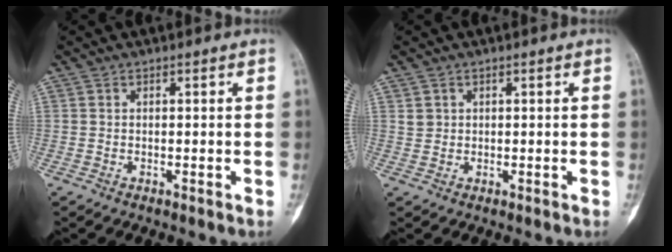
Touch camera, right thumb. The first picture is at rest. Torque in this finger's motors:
{"motor_torque": [-0.34, 0.32, 0.15, -0.23, 0.00]}